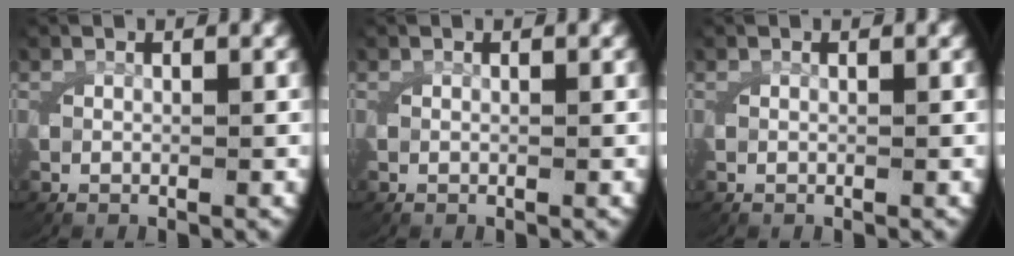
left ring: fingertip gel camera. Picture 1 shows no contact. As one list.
[{"total": 0.0}, {"total": 0.0}]